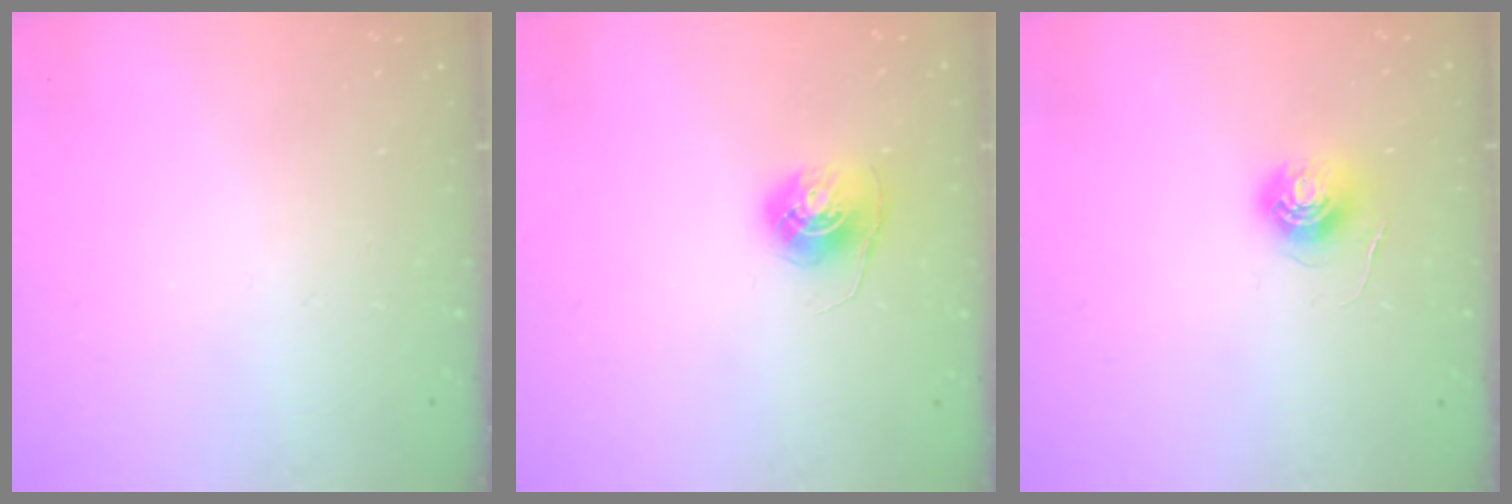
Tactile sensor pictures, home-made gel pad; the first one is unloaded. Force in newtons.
{"total": 6.9, "press": 6.9, "slide": 0.5}
{"total": 6.0, "press": 6.0, "slide": 0.3}